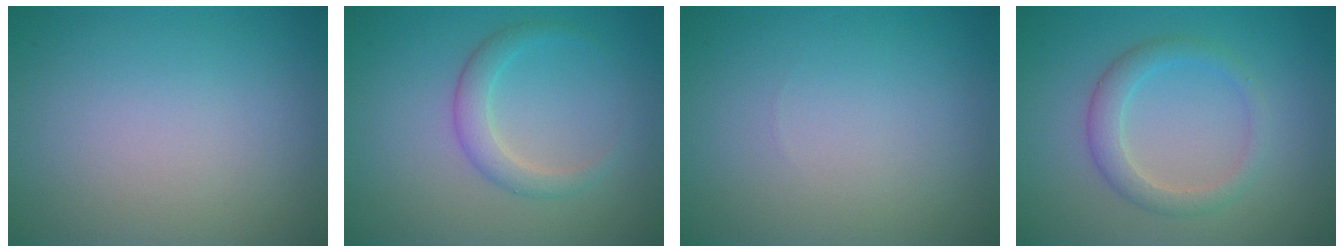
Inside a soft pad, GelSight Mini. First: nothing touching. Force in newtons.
{"total": 2.3, "press": 2.3, "slide": 0.0}
{"total": 0.0}
{"total": 2.7, "press": 2.7, "slide": 0.2}